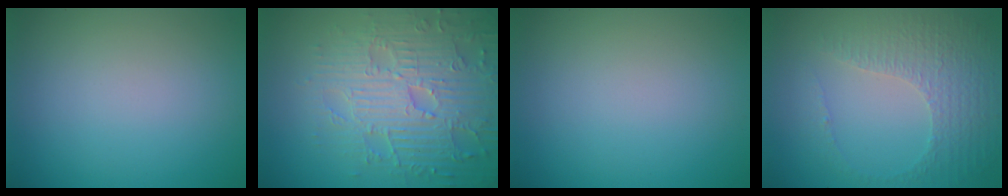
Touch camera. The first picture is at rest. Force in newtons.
{"total": 7.4, "press": 5.8, "slide": 4.5}
{"total": 0.0}
{"total": 4.4, "press": 3.1, "slide": 3.1}